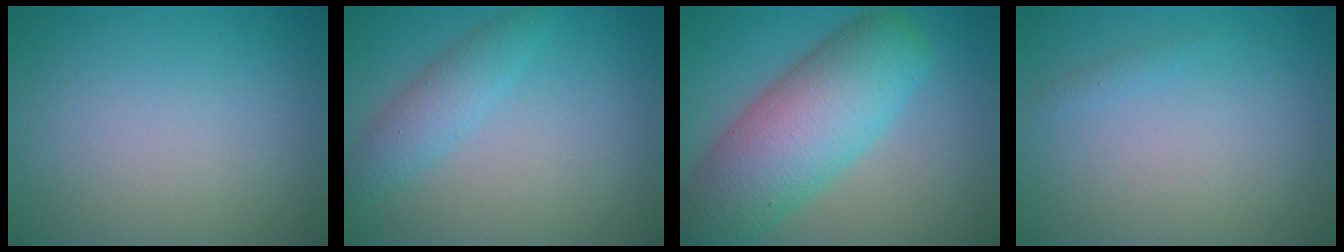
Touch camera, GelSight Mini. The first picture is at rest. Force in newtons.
{"total": 2.7, "press": 2.7, "slide": 0.1}
{"total": 10.5, "press": 10.5, "slide": 0.4}
{"total": 0.6, "press": 0.6, "slide": 0.0}